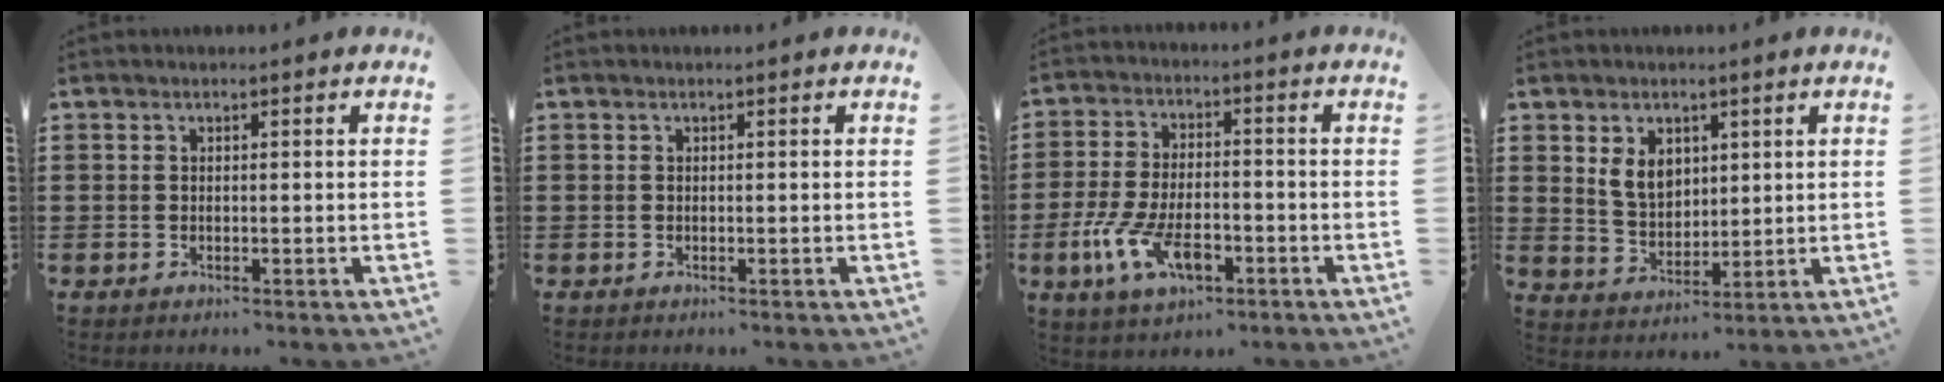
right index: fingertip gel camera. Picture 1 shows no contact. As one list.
[{"total": 0.0}, {"total": 9.2, "force": [-4.2, 4.4, 7.0], "torque": [-0.159, -0.002, -0.077]}, {"total": 5.5, "force": [2.1, 4.0, 3.1], "torque": [-0.074, 0.007, 0.033]}]